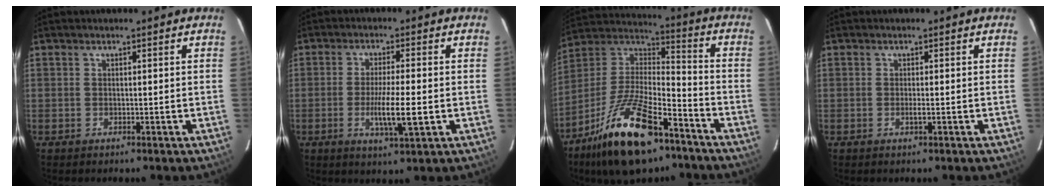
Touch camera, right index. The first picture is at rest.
{"total": 6.9, "force": [-1.4, 0.2, 6.8], "torque": [-0.120, -0.014, -0.026]}
{"total": 20.3, "force": [-13.1, 5.9, 14.2], "torque": [-0.292, -0.007, -0.236]}
{"total": 0.8, "force": [-0.2, -0.1, 0.8], "torque": [-0.016, -0.001, -0.003]}